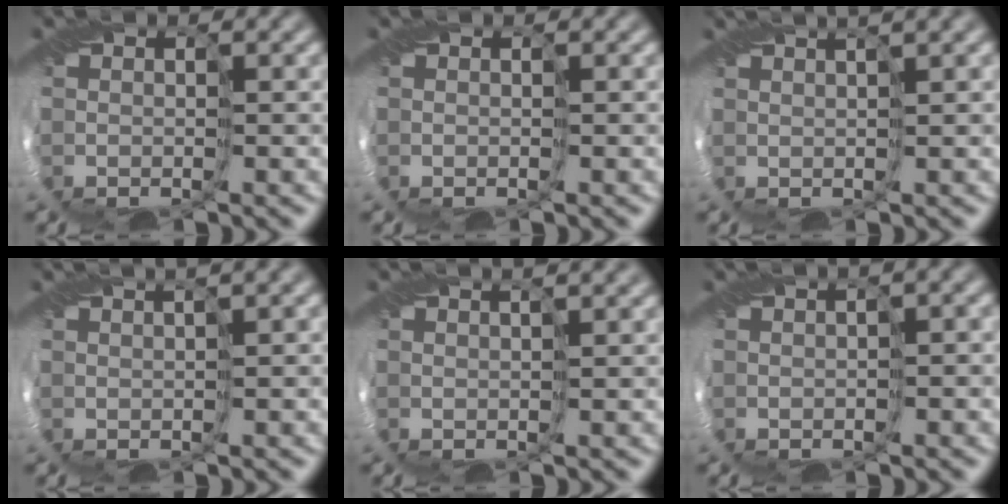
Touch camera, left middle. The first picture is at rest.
{"total": 0.0}
{"total": 2.5, "force": [1.8, 0.1, 1.7], "torque": [-0.034, 0.006, 0.026]}
{"total": 2.2, "force": [1.5, 0.0, 1.6], "torque": [-0.033, 0.004, 0.024]}
{"total": 3.2, "force": [2.4, 0.7, 1.9], "torque": [-0.021, 0.013, 0.018]}
{"total": 1.7, "force": [0.6, 0.1, 1.6], "torque": [-0.034, 0.005, 0.012]}